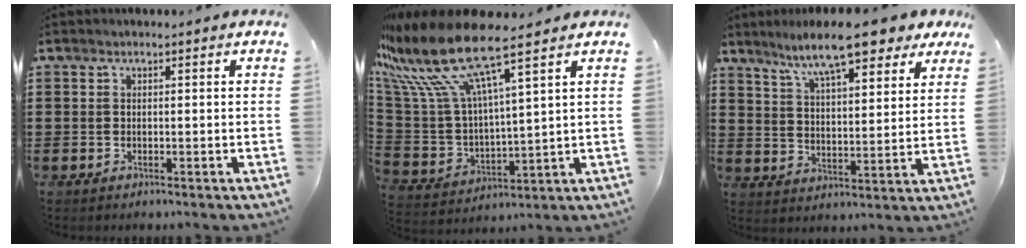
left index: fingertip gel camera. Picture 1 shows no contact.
{"total": 14.1, "force": [9.9, 3.0, 9.5], "torque": [-0.233, -0.056, 0.166]}
{"total": 11.0, "force": [9.0, 1.4, 6.2], "torque": [-0.130, -0.031, 0.156]}